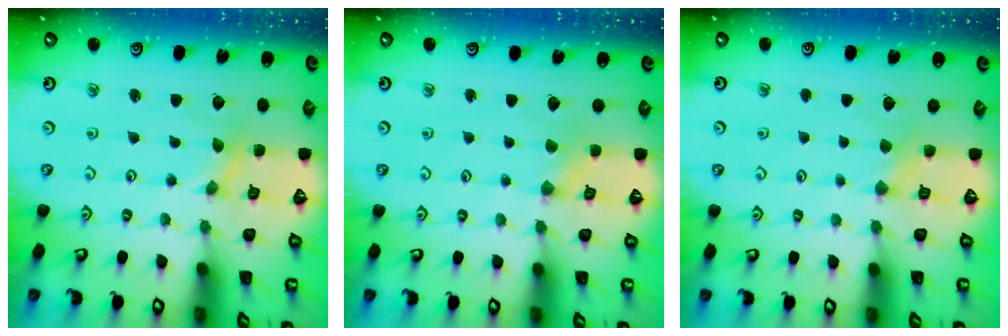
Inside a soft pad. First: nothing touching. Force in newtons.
{"total": 0.7, "press": 0.7, "slide": 0.2}
{"total": 2.5, "press": 2.5, "slide": 0.3}